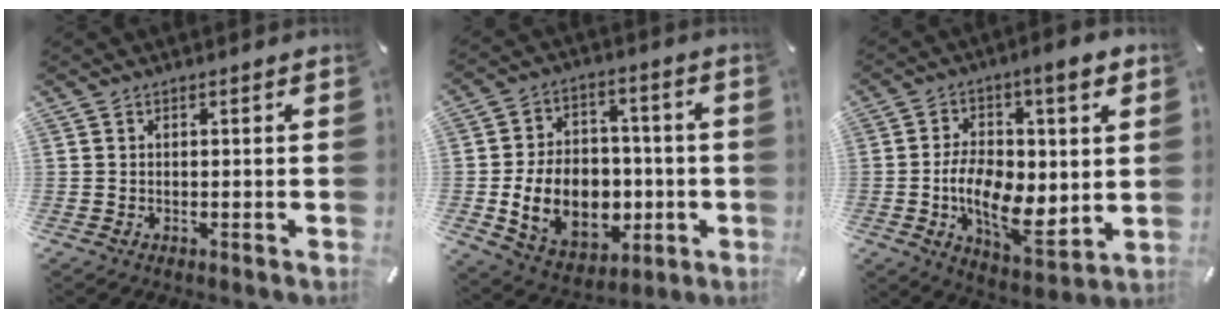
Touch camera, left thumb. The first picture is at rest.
{"total": 16.3, "force": [-3.2, 12.6, 9.8], "torque": [-0.189, 0.015, -0.048]}
{"total": 16.2, "force": [0.9, 8.3, 13.9], "torque": [-0.237, -0.014, 0.012]}